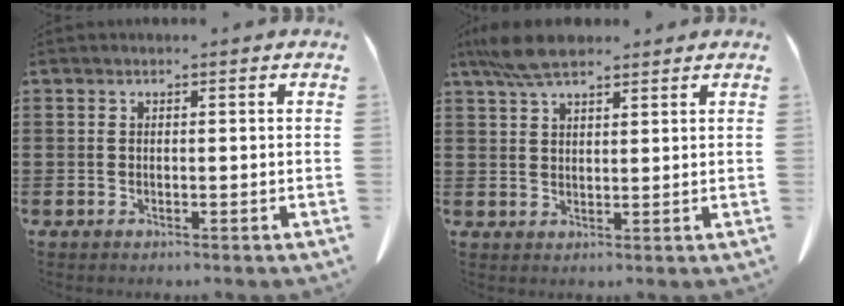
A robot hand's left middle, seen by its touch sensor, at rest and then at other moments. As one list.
[{"total": 6.1, "force": [4.7, 1.7, 3.5], "torque": [-0.080, -0.002, 0.088]}]